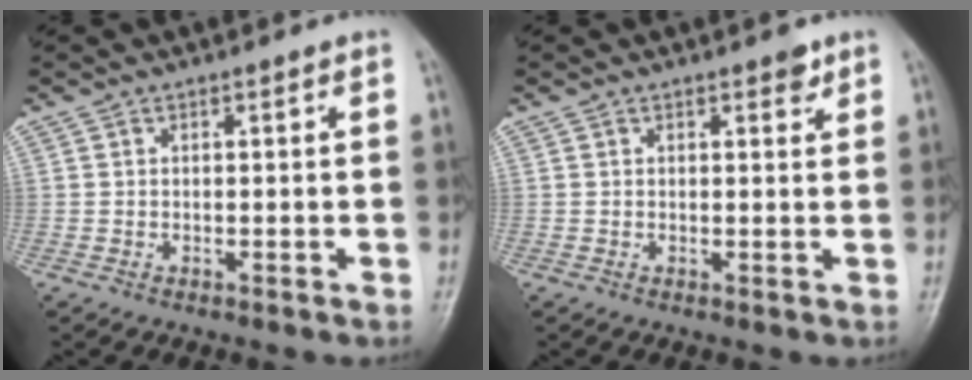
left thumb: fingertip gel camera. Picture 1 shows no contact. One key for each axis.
{"total": 1.7, "fx": 1.1, "fy": 0.8, "fz": 1.0, "tx": -0.003, "ty": -0.004, "tz": 0.011}